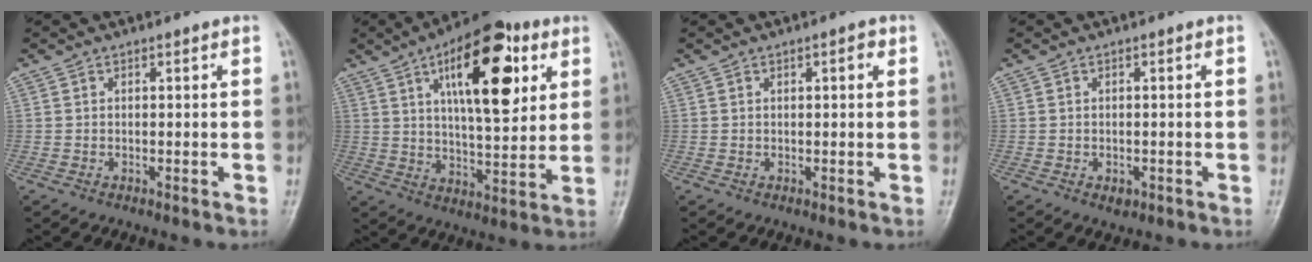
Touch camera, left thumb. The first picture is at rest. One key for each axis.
{"total": 19.3, "fx": 7.6, "fy": 8.0, "fz": 15.8, "tx": -0.207, "ty": -0.020, "tz": 0.113}
{"total": 1.7, "fx": 0.6, "fy": 0.6, "fz": 1.4, "tx": -0.016, "ty": 0.002, "tz": 0.007}
{"total": 1.5, "fx": -0.7, "fy": 1.1, "fz": 0.7, "tx": -0.002, "ty": 0.000, "tz": -0.007}